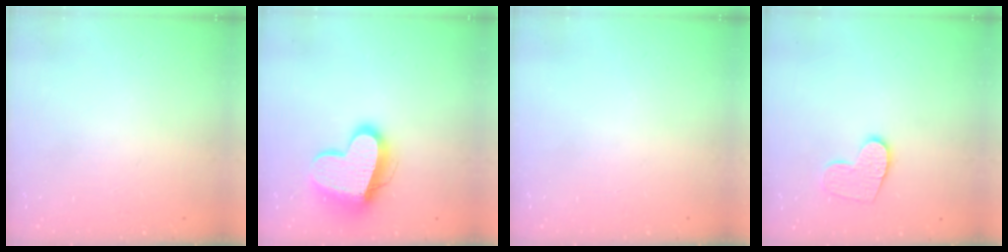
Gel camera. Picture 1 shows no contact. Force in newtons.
{"total": 15.0, "press": 14.9, "slide": 1.6}
{"total": 0.0}
{"total": 9.9, "press": 9.9, "slide": 0.7}